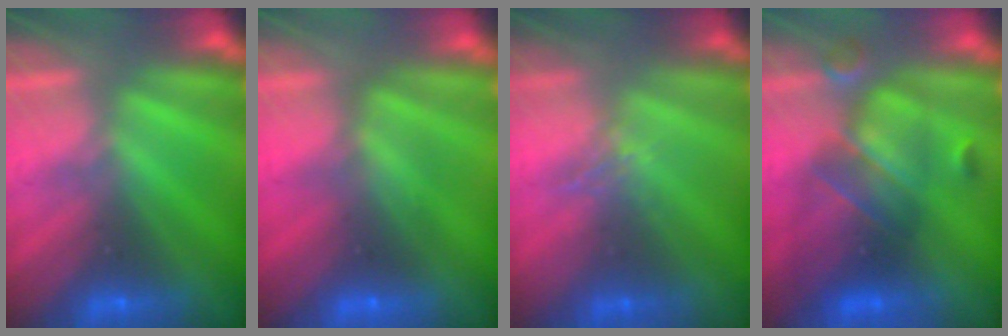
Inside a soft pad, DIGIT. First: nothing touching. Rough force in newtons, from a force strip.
{"total": 2.5}
{"total": 1.0}
{"total": 5.8}